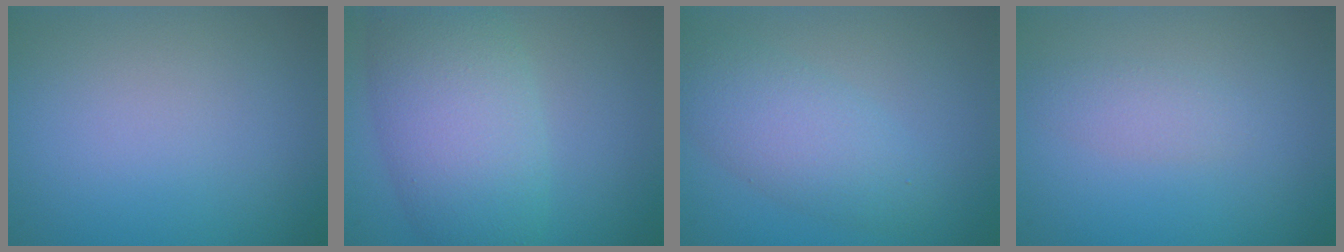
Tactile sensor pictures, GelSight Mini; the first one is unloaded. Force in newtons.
{"total": 7.4, "press": 7.4, "slide": 0.2}
{"total": 4.1, "press": 4.1, "slide": 0.2}
{"total": 1.4, "press": 1.4, "slide": 0.1}